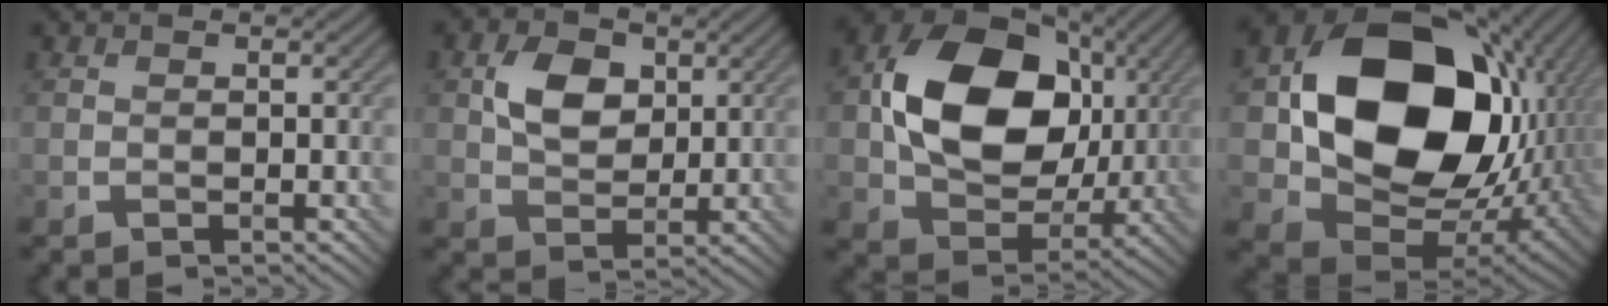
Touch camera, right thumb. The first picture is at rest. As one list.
[{"total": 5.9, "force": [1.8, 4.2, 3.8], "torque": [-0.078, 0.003, 0.029]}, {"total": 16.2, "force": [2.5, 12.1, 10.4], "torque": [-0.196, 0.006, 0.049]}, {"total": 19.2, "force": [3.1, 14.9, 11.8], "torque": [-0.237, -0.026, 0.081]}]